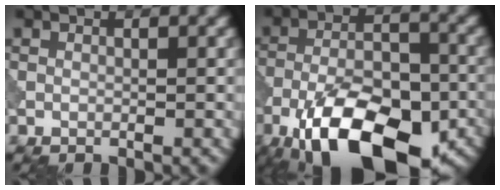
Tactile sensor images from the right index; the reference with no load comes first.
{"total": 14.9, "force": [-8.4, 6.7, 10.3], "torque": [-0.195, -0.021, -0.147]}